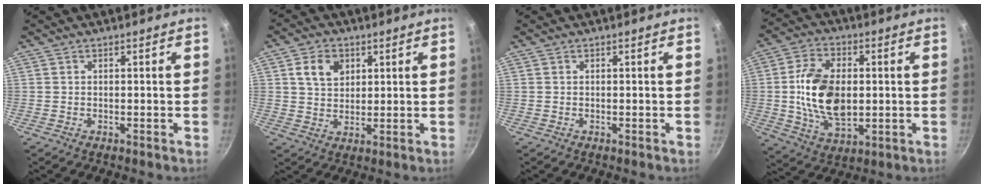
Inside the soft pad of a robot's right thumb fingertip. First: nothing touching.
{"total": 6.7, "force": [2.5, 5.0, 3.8], "torque": [-0.049, -0.003, 0.043]}
{"total": 0.0}
{"total": 14.8, "force": [0.3, 9.2, 11.6], "torque": [-0.194, 0.001, 0.006]}